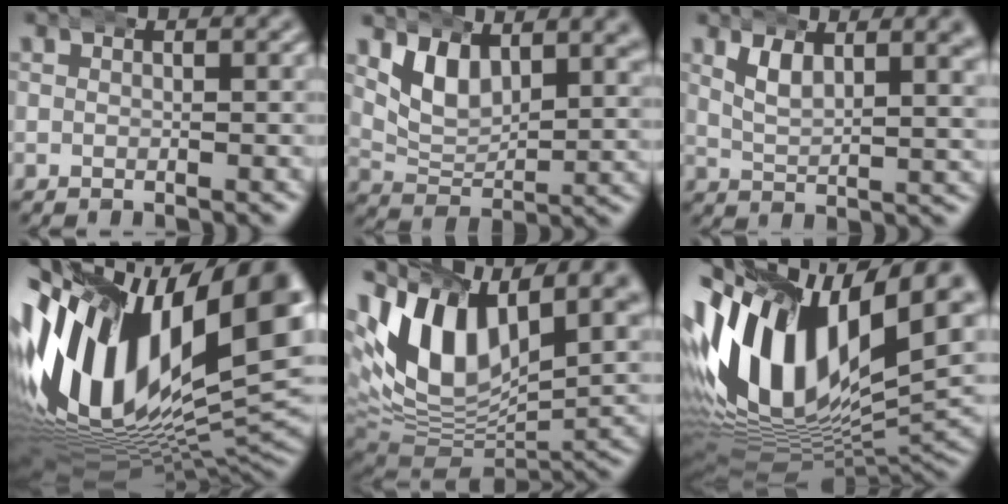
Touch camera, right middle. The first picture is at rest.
{"total": 5.9, "force": [3.4, 3.7, 3.0], "torque": [-0.065, -0.009, 0.062]}
{"total": 3.4, "force": [2.3, 0.9, 2.4], "torque": [-0.046, -0.012, 0.047]}
{"total": 27.6, "force": [0.2, 17.4, 21.5], "torque": [-0.367, -0.034, 0.020]}
{"total": 15.7, "force": [3.6, 10.2, 11.4], "torque": [-0.204, -0.007, 0.058]}
{"total": 23.0, "force": [1.8, 14.1, 18.1], "torque": [-0.314, -0.011, 0.031]}